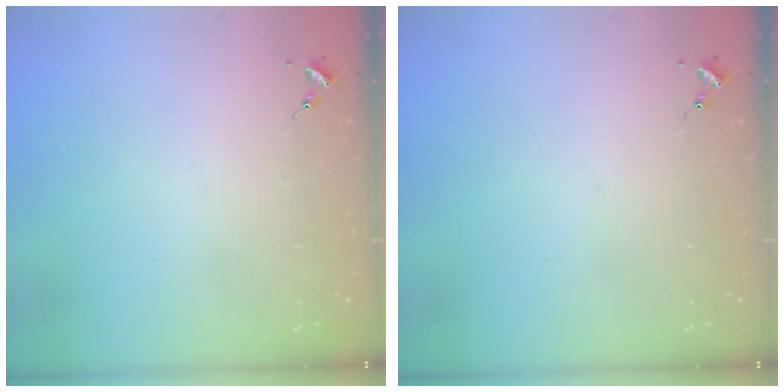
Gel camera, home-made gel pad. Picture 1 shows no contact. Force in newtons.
{"total": 0.0}